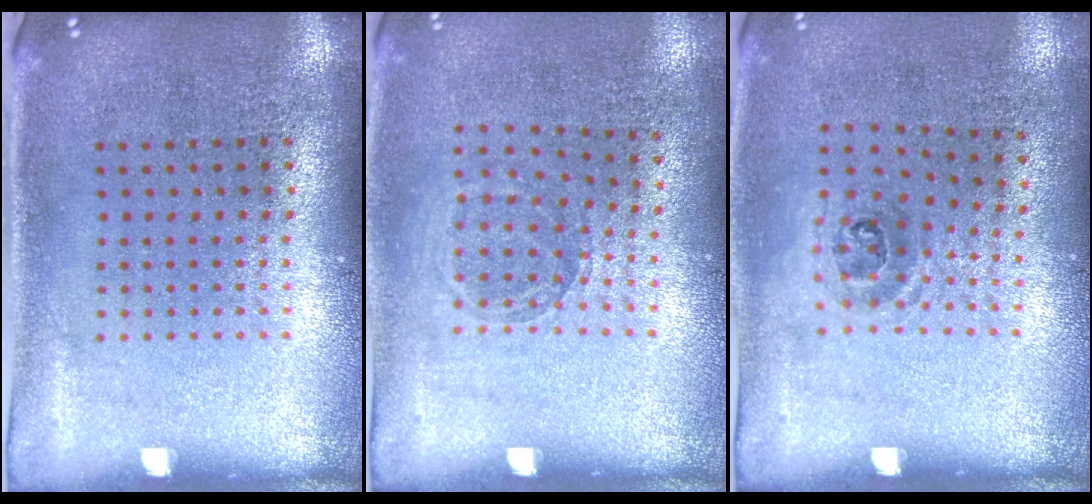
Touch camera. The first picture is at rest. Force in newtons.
{"total": 0.8, "press": 0.8, "slide": 0.1}
{"total": 1.0, "press": 0.7, "slide": 0.7}